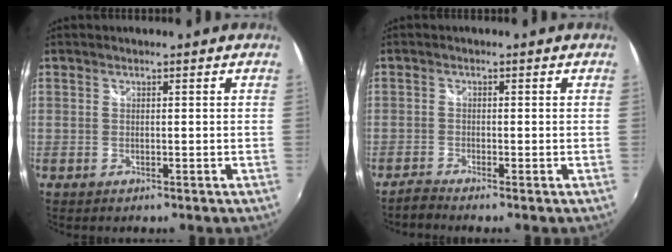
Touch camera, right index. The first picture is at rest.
{"total": 1.5, "force": [-1.4, -0.4, 0.5], "torque": [-0.015, -0.007, -0.035]}